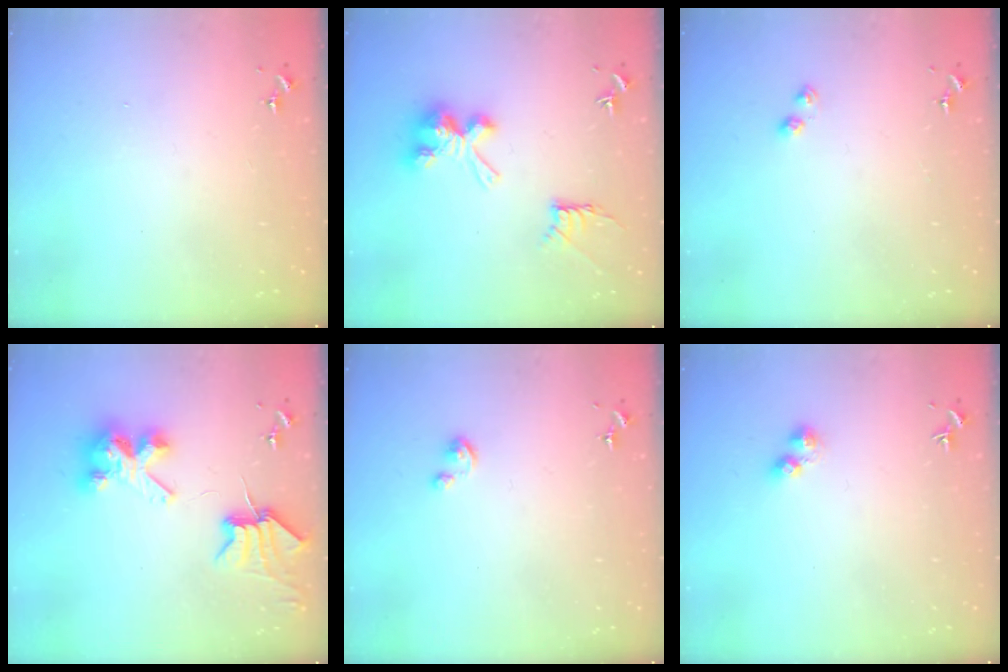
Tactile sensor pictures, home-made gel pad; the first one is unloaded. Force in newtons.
{"total": 11.6, "press": 11.6, "slide": 0.3}
{"total": 3.3, "press": 3.3, "slide": 0.4}
{"total": 9.4, "press": 9.3, "slide": 1.2}
{"total": 2.8, "press": 2.8, "slide": 0.2}
{"total": 3.9, "press": 3.8, "slide": 0.5}